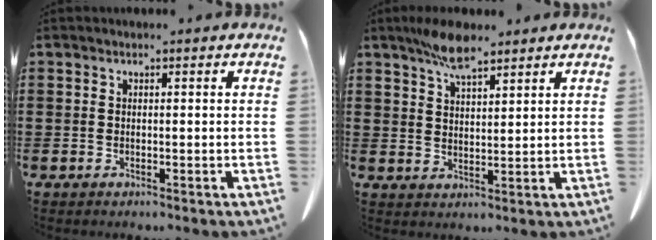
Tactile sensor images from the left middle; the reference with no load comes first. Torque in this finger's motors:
{"motor_torque": [1.10, -0.65, 0.26, 0.10]}